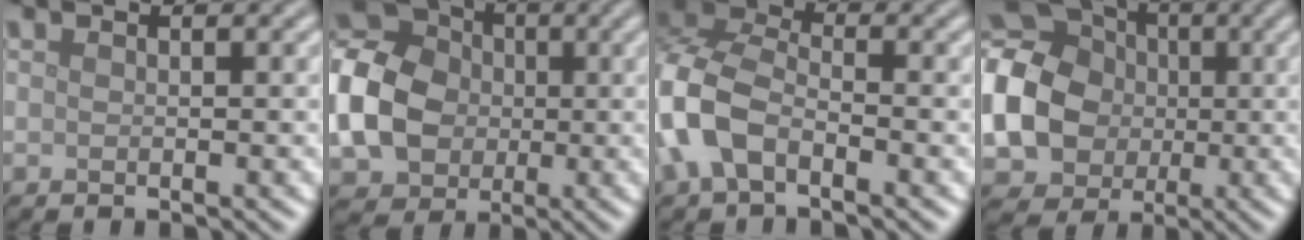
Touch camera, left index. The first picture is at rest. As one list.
[{"total": 10.5, "force": [-0.8, 8.6, 6.0], "torque": [-0.149, -0.003, -0.025]}, {"total": 7.5, "force": [-2.6, 4.6, 5.3], "torque": [-0.133, 0.008, -0.069]}, {"total": 18.4, "force": [0.1, 16.4, 8.3], "torque": [-0.217, 0.011, -0.047]}]